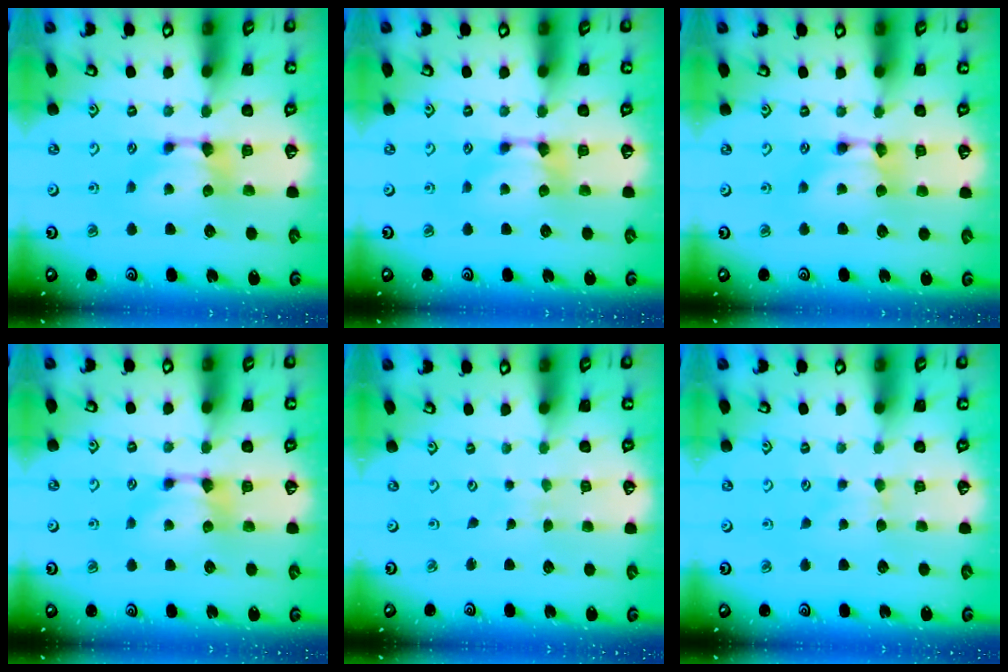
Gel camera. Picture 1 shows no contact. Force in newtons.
{"total": 0.0}
{"total": 1.8, "press": 1.7, "slide": 0.1}
{"total": 0.0}
{"total": 5.7, "press": 5.7, "slide": 0.2}
{"total": 2.6, "press": 2.6, "slide": 0.4}